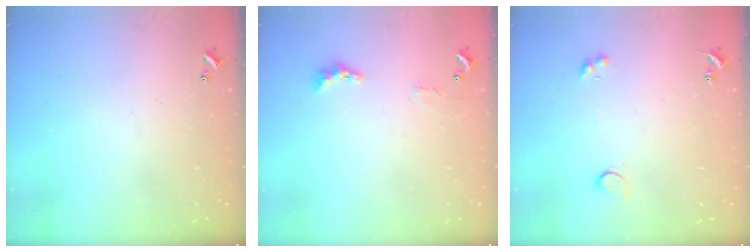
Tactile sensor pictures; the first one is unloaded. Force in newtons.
{"total": 2.3, "press": 2.2, "slide": 0.7}
{"total": 2.6, "press": 2.3, "slide": 1.2}